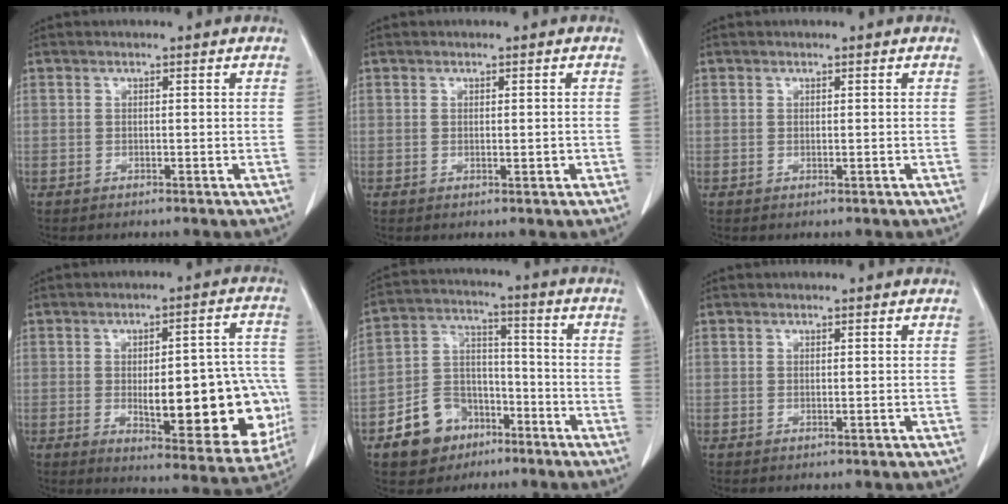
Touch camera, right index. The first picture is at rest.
{"total": 1.2, "force": [-0.2, 0.4, 1.1], "torque": [-0.020, -0.003, 0.001]}
{"total": 0.0}
{"total": 20.1, "force": [-3.0, 6.9, 18.6], "torque": [-0.177, 0.021, -0.008]}
{"total": 10.8, "force": [-5.9, 8.1, 4.2], "torque": [-0.085, 0.027, -0.098]}
{"total": 0.0}